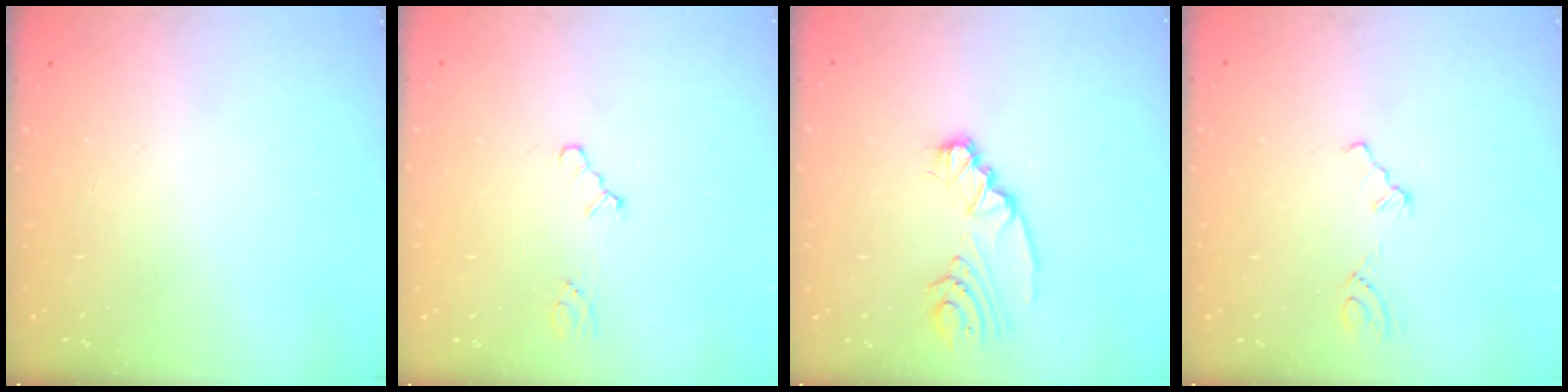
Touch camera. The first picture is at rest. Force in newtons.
{"total": 1.6, "press": 1.6, "slide": 0.3}
{"total": 5.4, "press": 5.4, "slide": 0.2}
{"total": 1.5, "press": 1.4, "slide": 0.2}